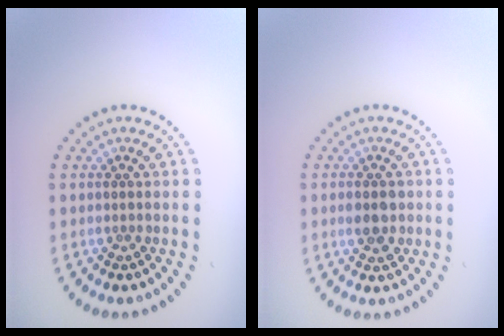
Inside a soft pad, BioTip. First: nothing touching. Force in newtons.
{"total": 2.6, "press": 2.6, "slide": 0.1}